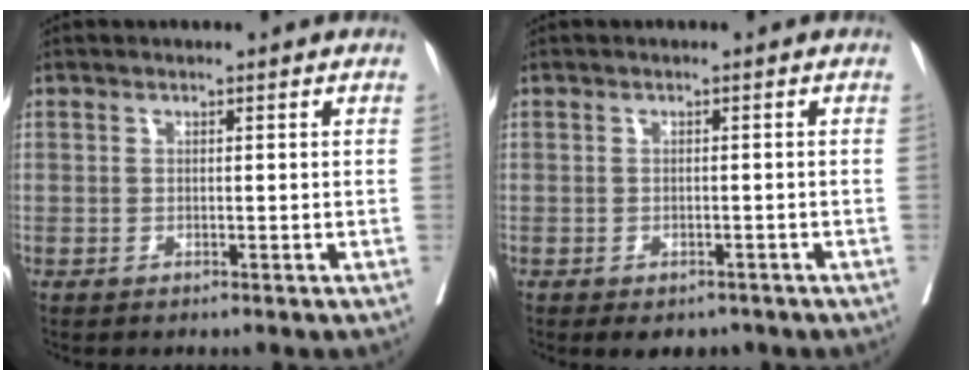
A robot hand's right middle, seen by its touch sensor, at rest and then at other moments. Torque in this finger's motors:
{"motor_torque": [0.44, -0.27, 0.21, 0.01]}